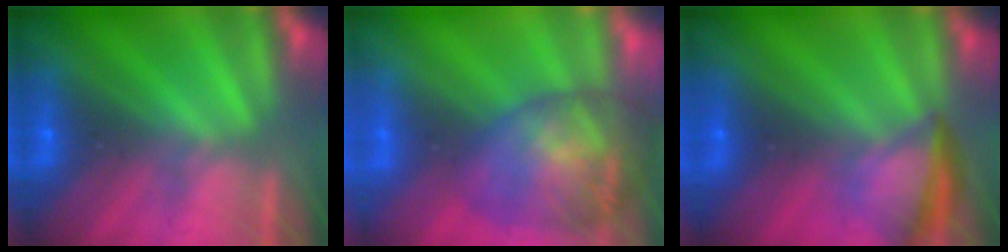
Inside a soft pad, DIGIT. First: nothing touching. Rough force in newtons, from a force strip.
{"total": 5.9}
{"total": 7.1}